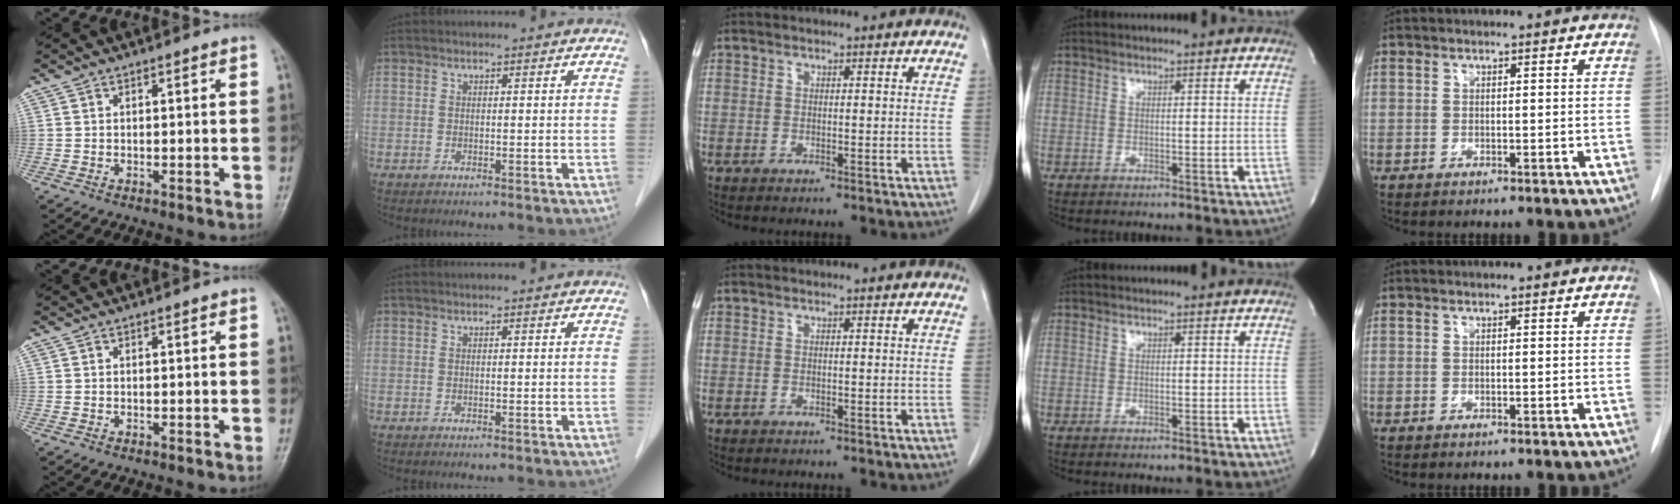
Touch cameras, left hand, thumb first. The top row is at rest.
{}